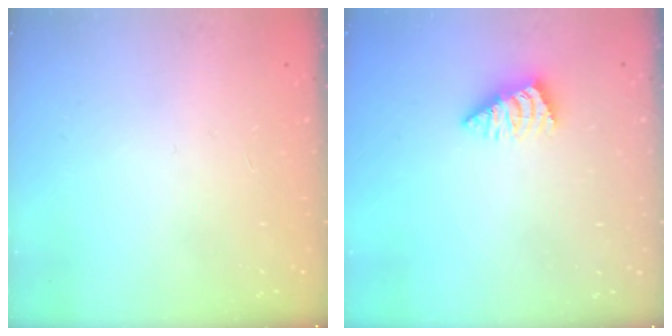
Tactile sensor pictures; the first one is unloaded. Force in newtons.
{"total": 2.3, "press": 2.2, "slide": 0.4}